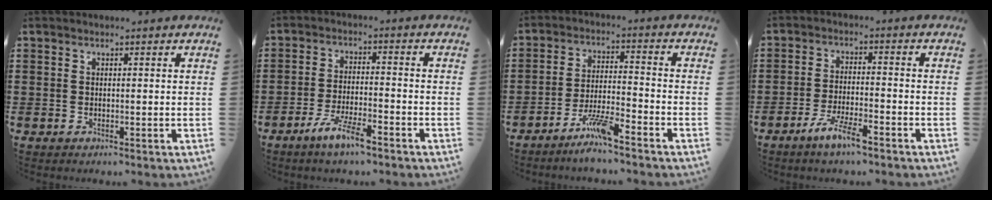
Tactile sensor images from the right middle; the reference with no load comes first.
{"total": 6.0, "force": [-4.4, 0.9, 4.0], "torque": [-0.083, -0.005, -0.082]}
{"total": 5.9, "force": [-4.8, 0.1, 3.4], "torque": [-0.079, -0.012, -0.092]}
{"total": 5.6, "force": [-4.1, 0.8, 3.7], "torque": [-0.071, -0.002, -0.076]}